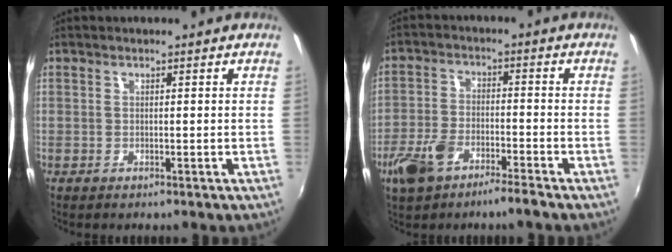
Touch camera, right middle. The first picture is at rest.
{"total": 8.6, "force": [-6.1, 1.0, 6.0], "torque": [-0.137, -0.009, -0.117]}